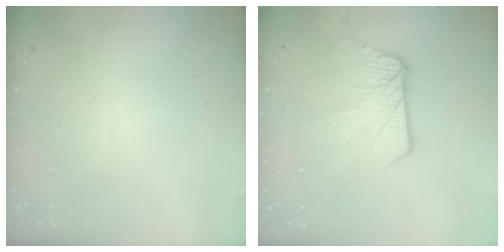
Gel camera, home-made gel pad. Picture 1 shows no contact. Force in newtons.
{"total": 10.3, "press": 10.2, "slide": 0.8}